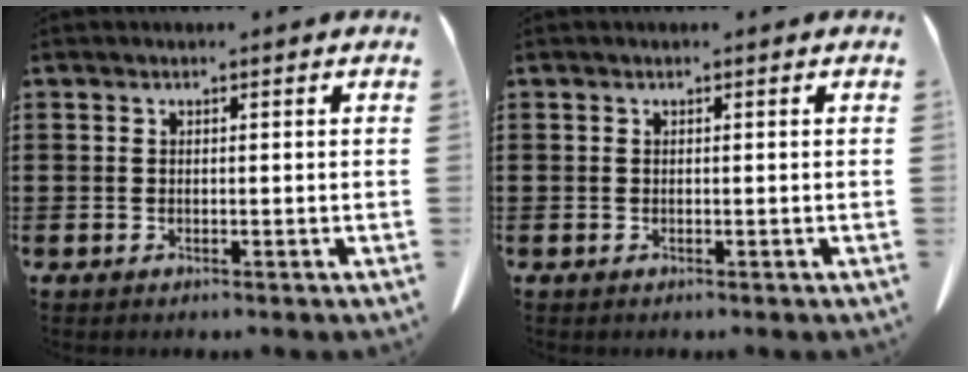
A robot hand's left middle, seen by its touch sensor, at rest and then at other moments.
{"total": 0.0}